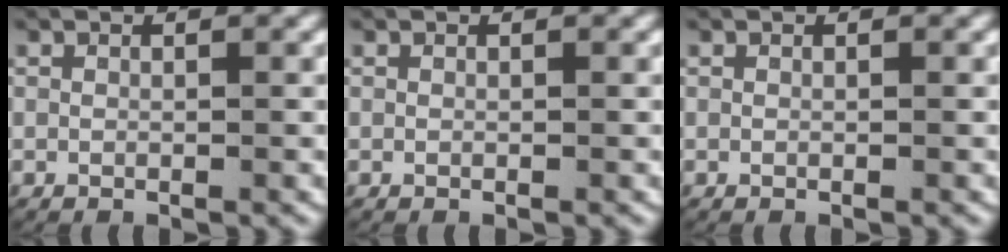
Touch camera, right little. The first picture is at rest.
{"total": 0.0}
{"total": 0.0}